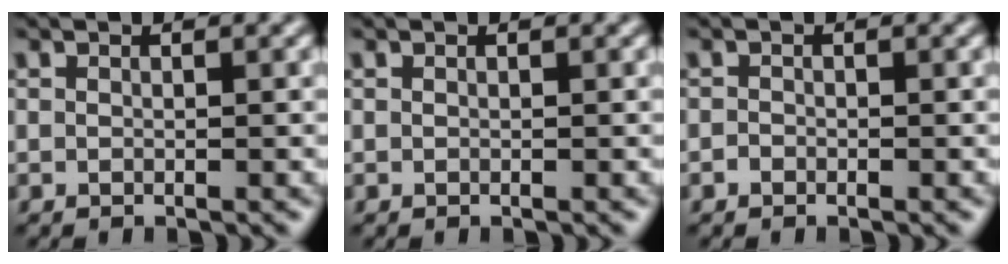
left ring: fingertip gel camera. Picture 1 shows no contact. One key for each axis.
{"total": 0.0}
{"total": 0.6, "fx": -0.4, "fy": 0.4, "fz": 0.1, "tx": 0.000, "ty": -0.003, "tz": -0.008}